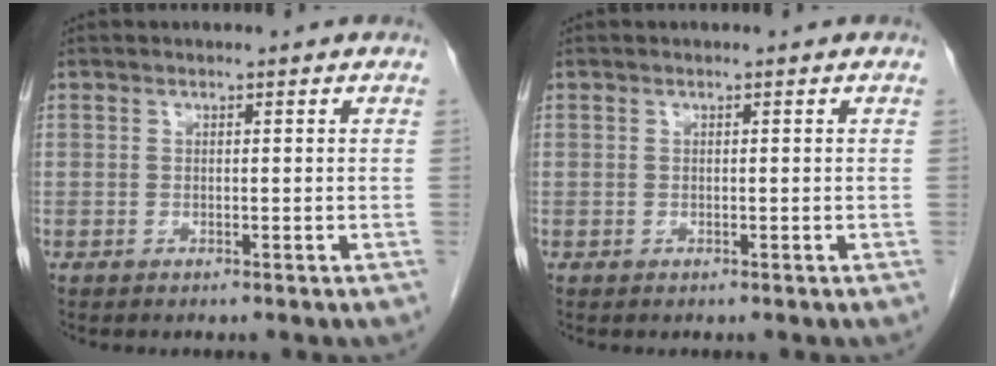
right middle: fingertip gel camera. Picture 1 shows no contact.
{"total": 0.0}